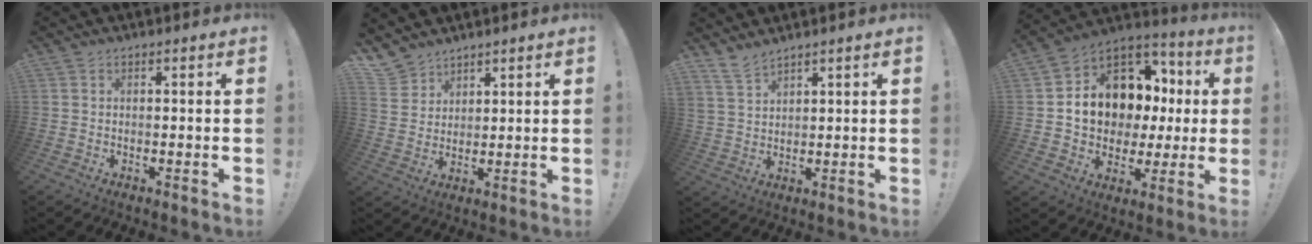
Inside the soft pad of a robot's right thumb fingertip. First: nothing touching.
{"total": 5.9, "force": [4.8, 3.5, 0.2], "torque": [-0.014, -0.043, 0.095]}
{"total": 5.4, "force": [4.8, 1.4, 2.0], "torque": [-0.044, -0.026, 0.092]}
{"total": 13.6, "force": [3.0, 10.9, 7.6], "torque": [-0.114, -0.019, 0.074]}